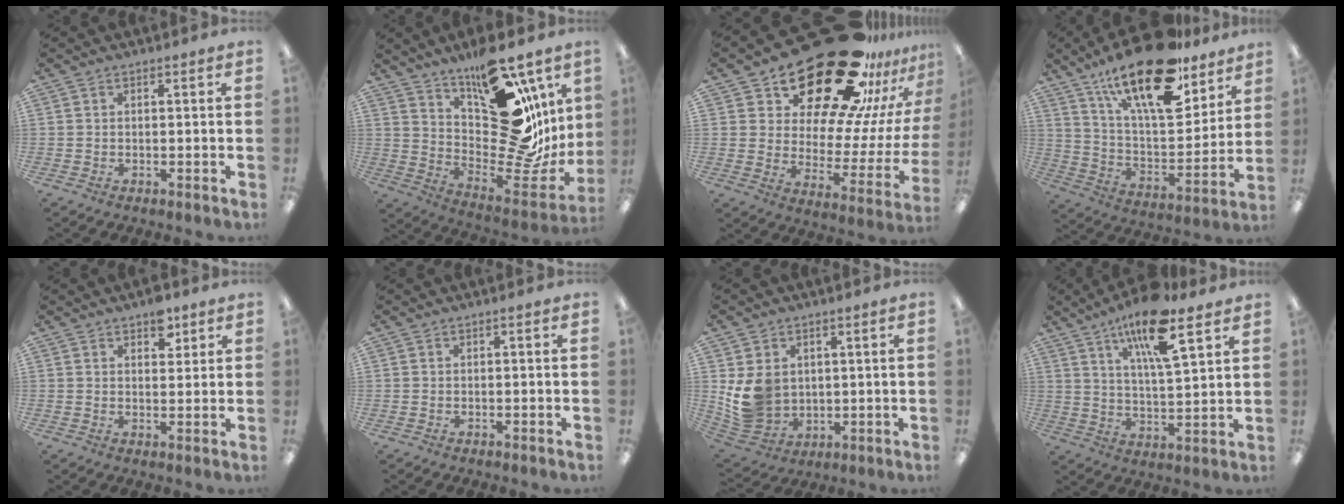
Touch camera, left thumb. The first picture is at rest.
{"total": 24.0, "force": [10.2, 11.9, 18.1], "torque": [-0.234, -0.087, 0.185]}
{"total": 28.8, "force": [22.1, 11.9, 14.3], "torque": [-0.206, -0.159, 0.385]}
{"total": 24.3, "force": [17.0, 8.7, 15.1], "torque": [-0.248, -0.102, 0.290]}
{"total": 5.5, "force": [3.5, 3.0, 2.9], "torque": [-0.017, -0.019, 0.055]}
{"total": 0.0}
{"total": 10.3, "force": [2.0, 8.9, 4.7], "torque": [-0.111, 0.001, 0.048]}
{"total": 15.3, "force": [9.8, 4.4, 10.9], "torque": [-0.191, -0.041, 0.162]}